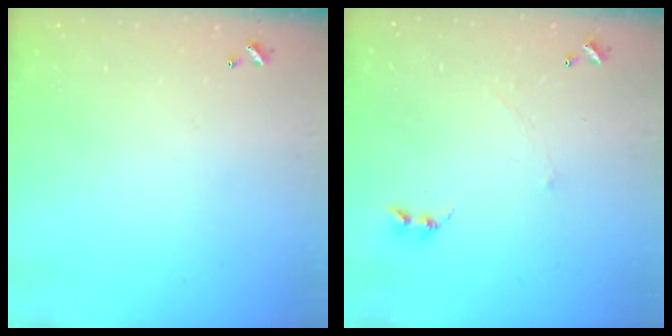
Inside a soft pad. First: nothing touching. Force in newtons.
{"total": 1.7, "press": 1.6, "slide": 0.4}